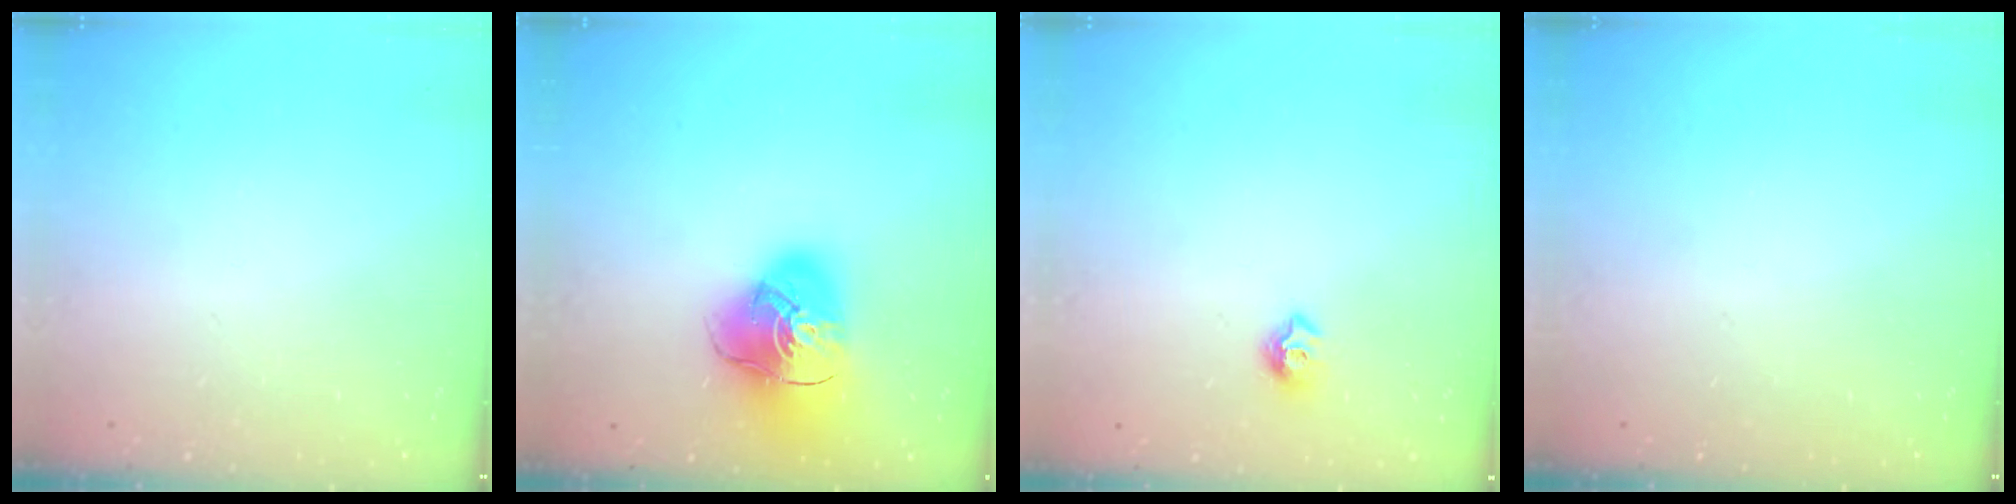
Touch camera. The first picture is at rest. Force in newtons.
{"total": 17.2, "press": 17.1, "slide": 2.0}
{"total": 7.9, "press": 7.8, "slide": 0.7}
{"total": 0.0}